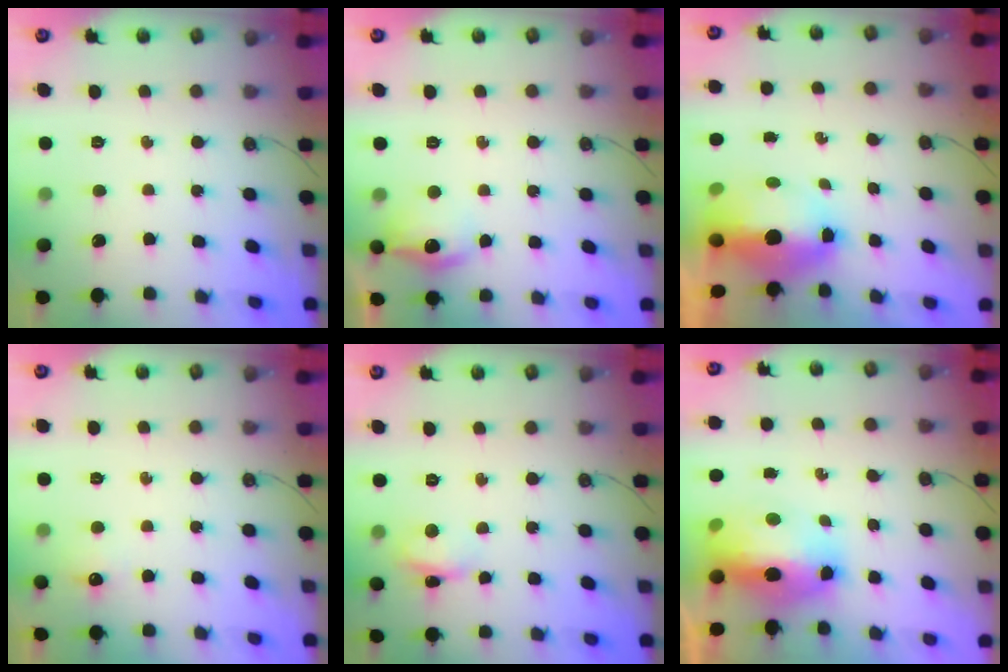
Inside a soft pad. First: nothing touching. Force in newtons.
{"total": 11.4, "press": 11.4, "slide": 0.9}
{"total": 8.7, "press": 8.5, "slide": 1.8}
{"total": 5.6, "press": 5.6, "slide": 0.8}
{"total": 4.6, "press": 4.6, "slide": 0.4}
{"total": 13.2, "press": 13.0, "slide": 2.0}